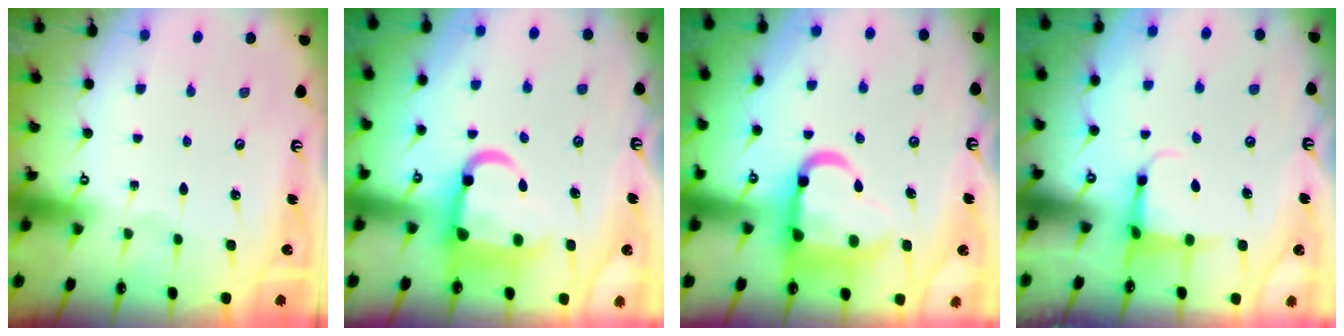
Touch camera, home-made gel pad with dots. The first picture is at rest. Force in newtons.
{"total": 12.4, "press": 12.3, "slide": 1.8}
{"total": 15.0, "press": 14.9, "slide": 1.6}
{"total": 3.8, "press": 3.5, "slide": 1.4}